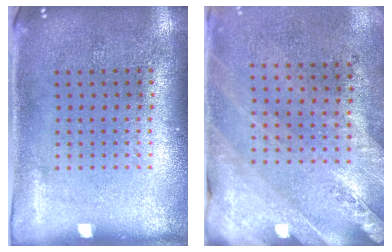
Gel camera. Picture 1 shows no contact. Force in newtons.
{"total": 2.4, "press": 2.1, "slide": 1.3}